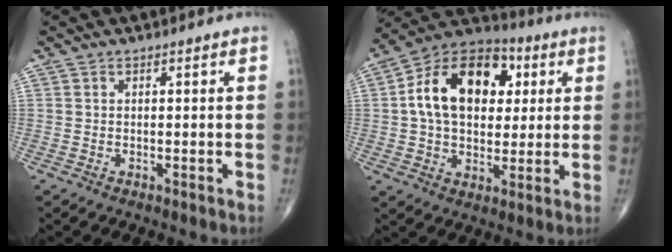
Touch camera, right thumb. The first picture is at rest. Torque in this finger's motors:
{"motor_torque": [1.40, 3.05, 0.64, -0.49, 0.13]}